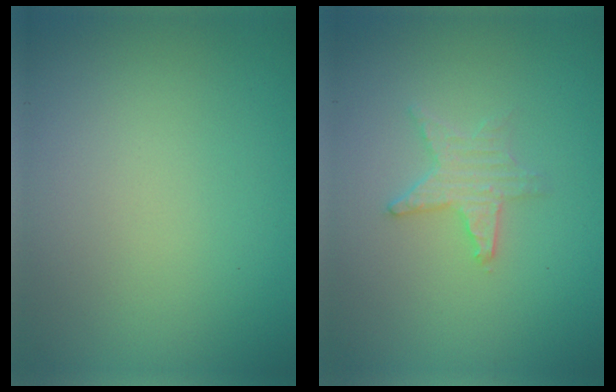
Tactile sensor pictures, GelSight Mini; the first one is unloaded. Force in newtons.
{"total": 2.3, "press": 2.2, "slide": 0.4}